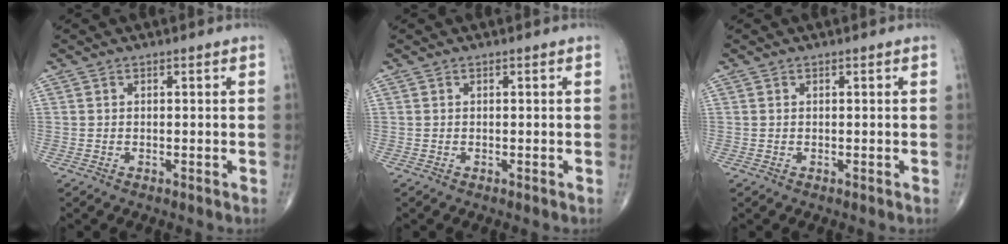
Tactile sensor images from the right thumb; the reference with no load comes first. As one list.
[{"total": 0.0}, {"total": 0.0}]